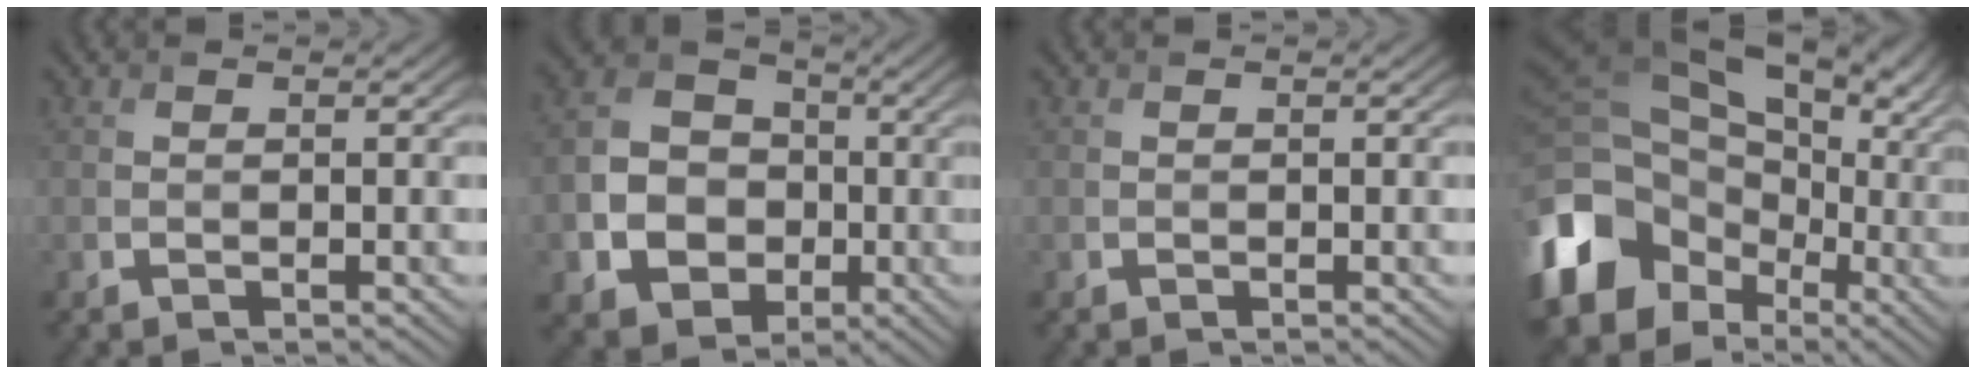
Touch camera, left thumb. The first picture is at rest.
{"total": 10.3, "force": [-2.5, 8.5, 5.2], "torque": [-0.123, -0.021, -0.058]}
{"total": 0.0}
{"total": 19.9, "force": [-1.4, 16.0, 11.7], "torque": [-0.279, -0.025, -0.012]}